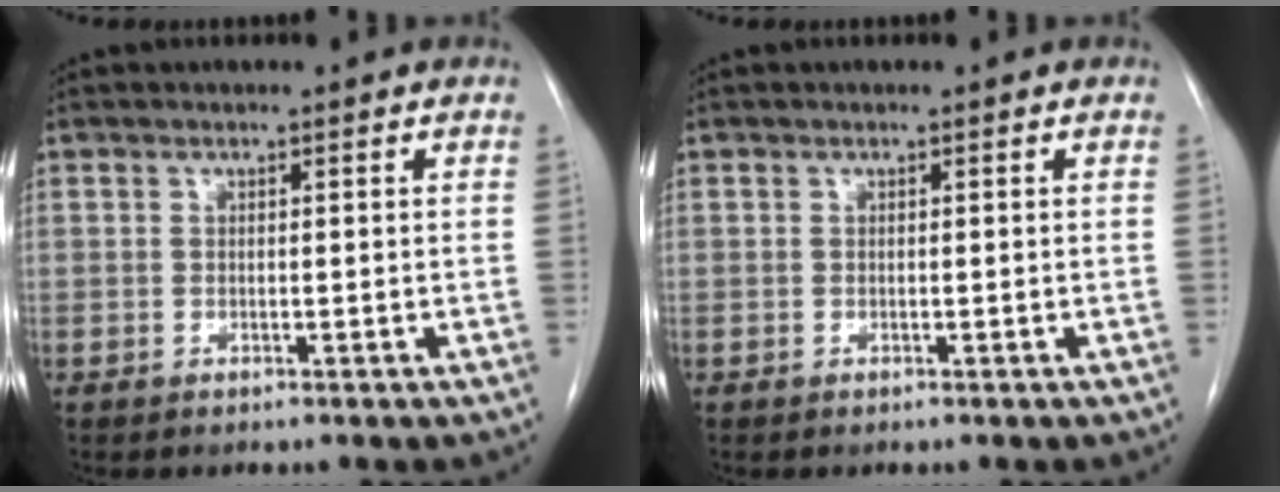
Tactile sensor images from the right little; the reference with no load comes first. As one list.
[{"total": 0.0}]